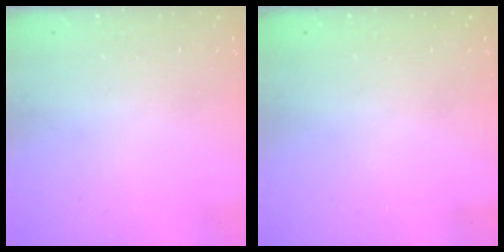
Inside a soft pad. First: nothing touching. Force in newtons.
{"total": 0.0}